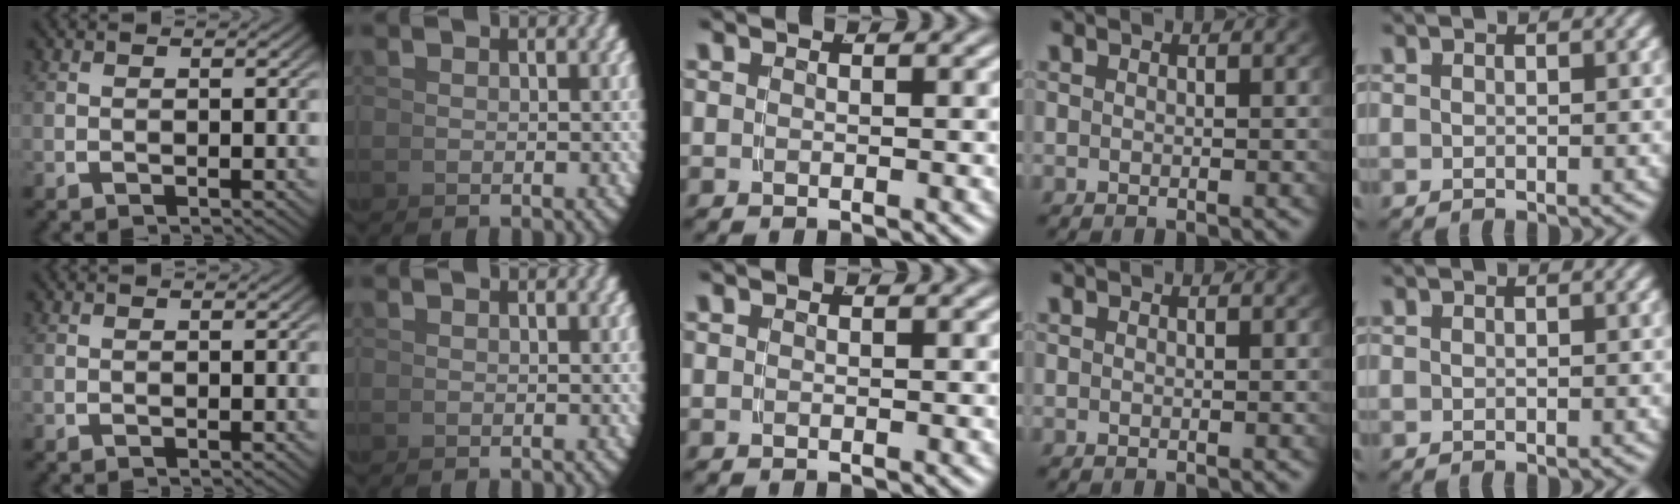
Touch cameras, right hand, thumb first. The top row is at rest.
{}